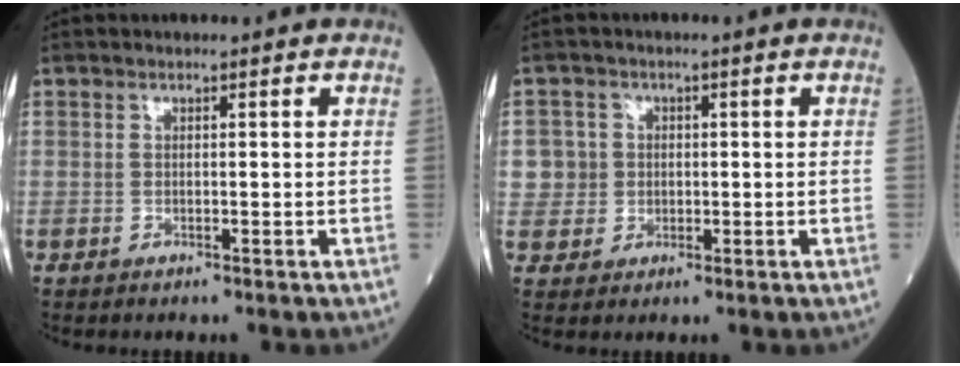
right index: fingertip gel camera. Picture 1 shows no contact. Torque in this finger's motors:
{"motor_torque": [-0.04, -0.01, -0.05, 0.02]}